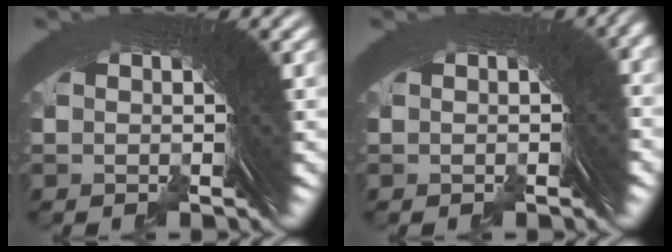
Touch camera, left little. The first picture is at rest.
{"total": 1.2, "force": [-0.7, 1.0, 0.1], "torque": [0.014, 0.005, -0.016]}